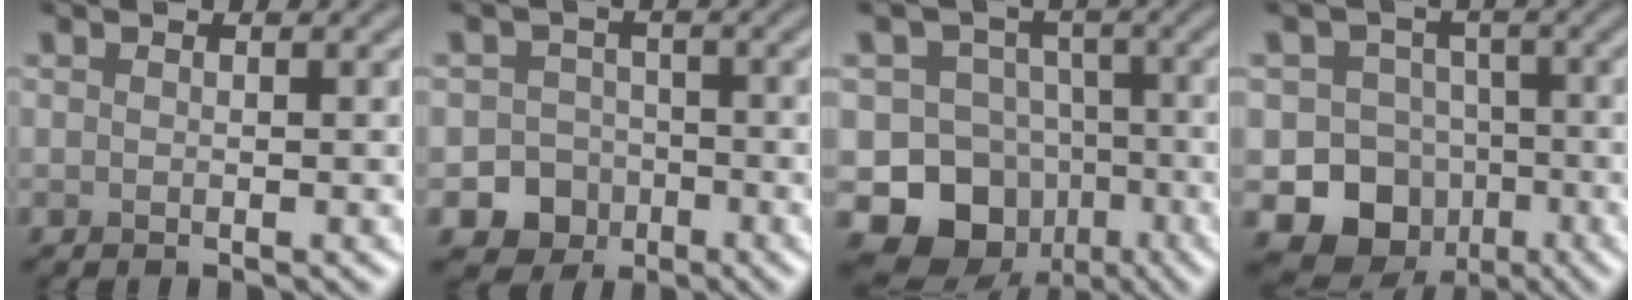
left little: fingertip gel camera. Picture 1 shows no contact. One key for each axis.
{"total": 6.6, "fx": -3.3, "fy": 5.6, "fz": 1.2, "tx": 0.015, "ty": -0.015, "tz": -0.067}
{"total": 11.2, "fx": -5.2, "fy": 9.3, "fz": 3.4, "tx": -0.045, "ty": -0.009, "tz": -0.106}
{"total": 12.4, "fx": -5.3, "fy": 10.8, "fz": 3.1, "tx": -0.034, "ty": -0.031, "tz": -0.096}